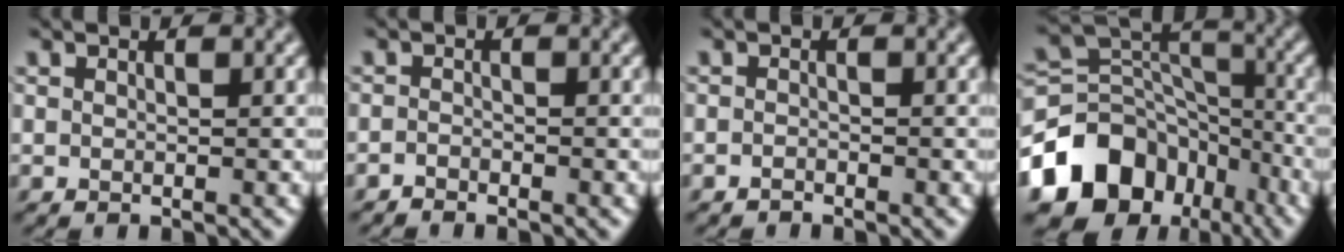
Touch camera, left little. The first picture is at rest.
{"total": 1.0, "force": [-1.0, 0.2, 0.1], "torque": [-0.001, 0.002, -0.022]}
{"total": 0.7, "force": [-0.7, 0.1, 0.1], "torque": [0.000, 0.000, -0.015]}
{"total": 11.3, "force": [-6.3, 8.2, 4.7], "torque": [-0.089, 0.012, -0.119]}